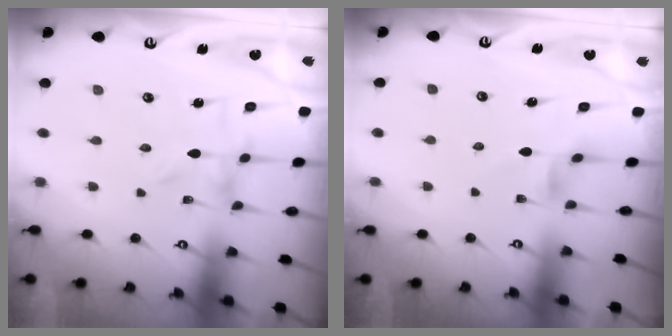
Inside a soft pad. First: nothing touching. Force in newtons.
{"total": 2.7, "press": 2.7, "slide": 0.5}